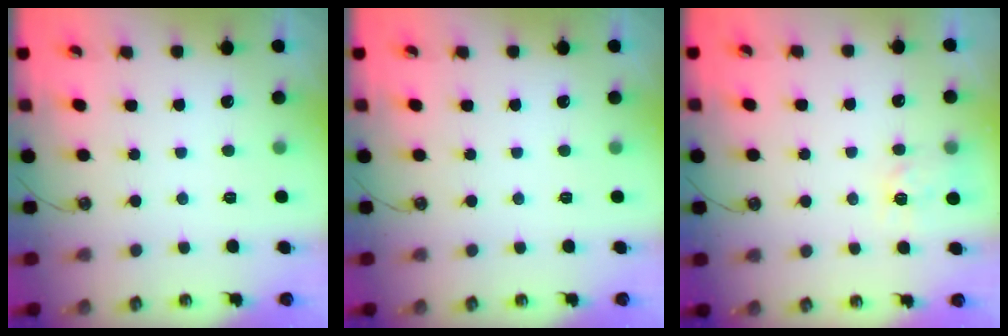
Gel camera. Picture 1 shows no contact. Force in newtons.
{"total": 0.0}
{"total": 4.8, "press": 4.7, "slide": 0.5}